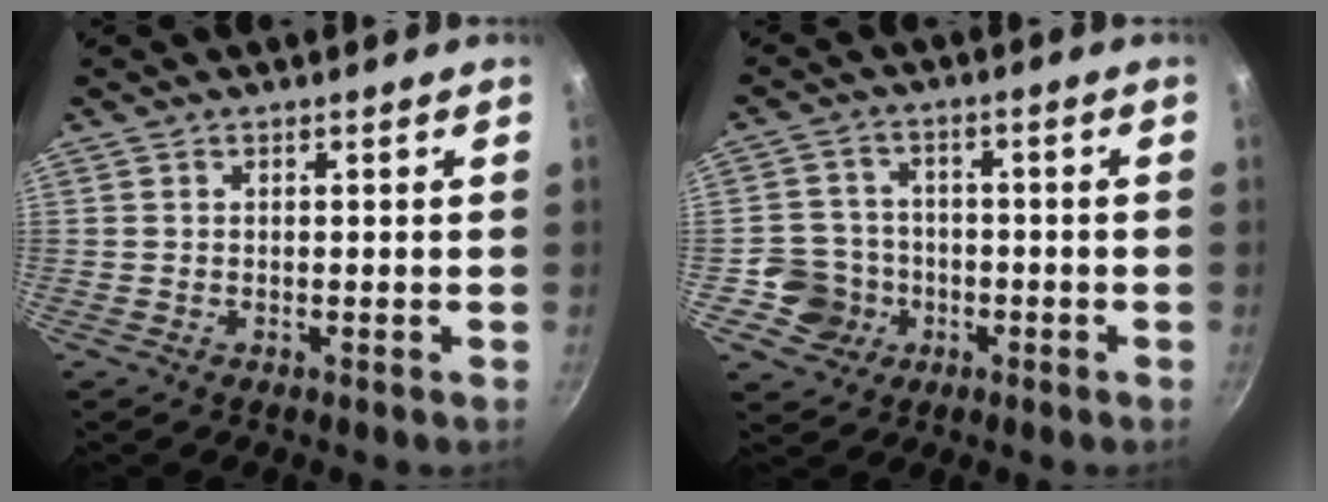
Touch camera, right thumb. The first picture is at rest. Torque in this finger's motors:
{"motor_torque": [-0.02, -0.09, -0.22, -0.10, 0.04]}